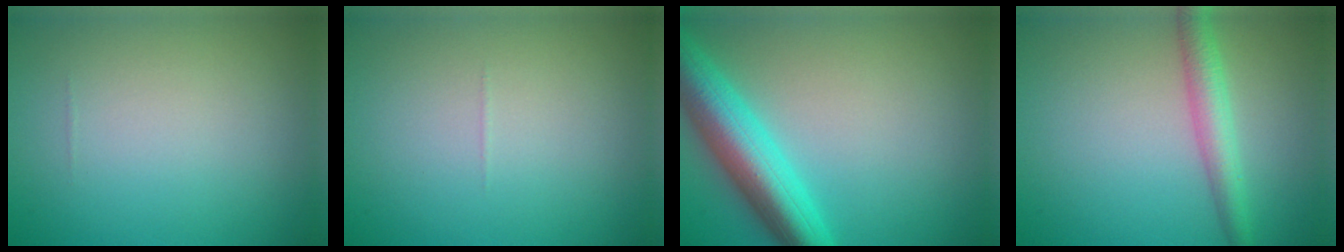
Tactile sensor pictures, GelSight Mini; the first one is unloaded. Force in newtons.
{"total": 0.0}
{"total": 7.7, "press": 7.7, "slide": 0.3}
{"total": 3.3, "press": 3.3, "slide": 0.0}